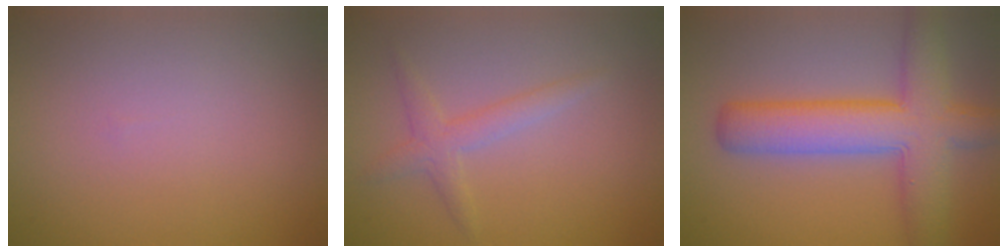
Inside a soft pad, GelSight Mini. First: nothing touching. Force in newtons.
{"total": 2.0, "press": 2.0, "slide": 0.0}
{"total": 7.8, "press": 7.8, "slide": 0.4}